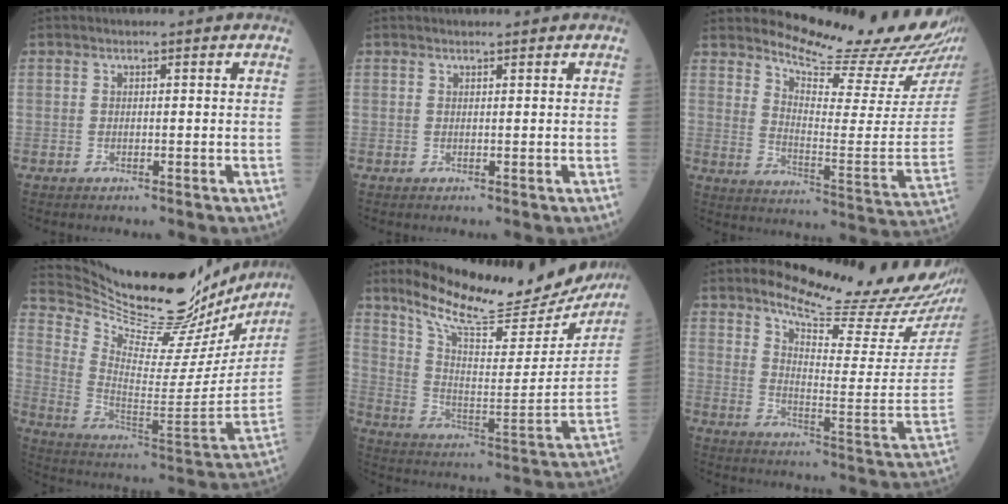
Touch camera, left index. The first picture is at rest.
{"total": 0.9, "force": [0.9, 0.0, 0.3], "torque": [-0.006, 0.003, 0.015]}
{"total": 18.3, "force": [17.1, -0.3, 6.6], "torque": [-0.114, -0.117, 0.224]}
{"total": 29.5, "force": [26.8, 5.5, 11.0], "torque": [-0.186, -0.068, 0.377]}
{"total": 22.8, "force": [20.6, 3.6, 9.0], "torque": [-0.146, -0.055, 0.295]}
{"total": 18.3, "force": [16.3, 0.7, 8.2], "torque": [-0.131, -0.094, 0.216]}